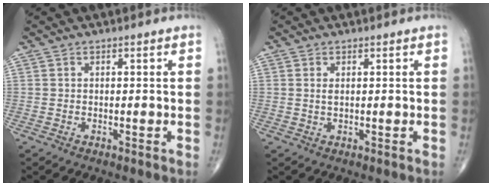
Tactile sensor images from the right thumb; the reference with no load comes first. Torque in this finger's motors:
{"motor_torque": [-0.36, 0.16, -0.34, -0.09, -0.01]}